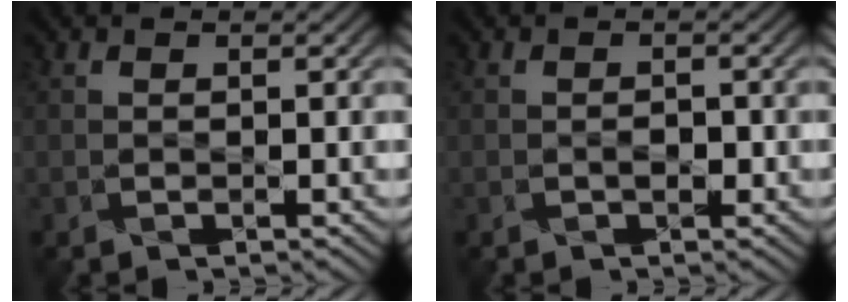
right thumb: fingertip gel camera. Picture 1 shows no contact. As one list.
[{"total": 1.1, "force": [-0.4, 0.8, 0.8], "torque": [-0.010, 0.000, -0.007]}]